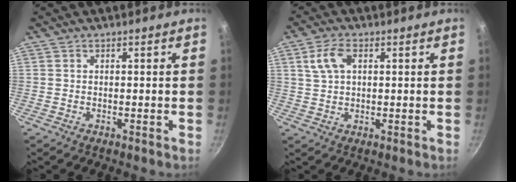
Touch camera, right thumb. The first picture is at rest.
{"total": 5.6, "force": [1.8, 3.3, 4.2], "torque": [-0.077, 0.005, 0.032]}